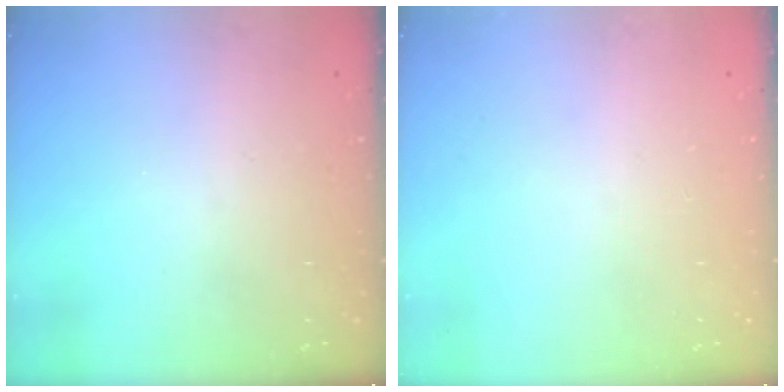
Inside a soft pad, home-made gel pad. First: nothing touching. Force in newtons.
{"total": 0.0}